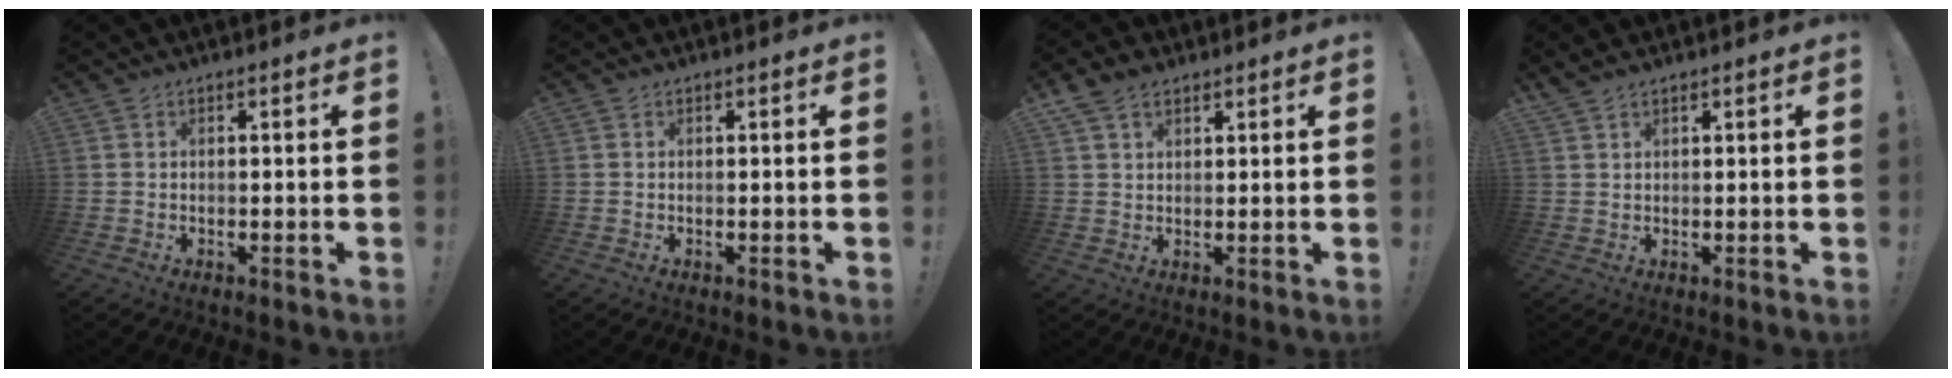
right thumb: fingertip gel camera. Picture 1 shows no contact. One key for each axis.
{"total": 0.0}
{"total": 5.3, "fx": 3.6, "fy": 3.2, "fz": 2.4, "tx": -0.046, "ty": -0.011, "tz": 0.071}
{"total": 1.8, "fx": 1.6, "fy": 0.4, "fz": 0.7, "tx": -0.016, "ty": -0.009, "tz": 0.030}